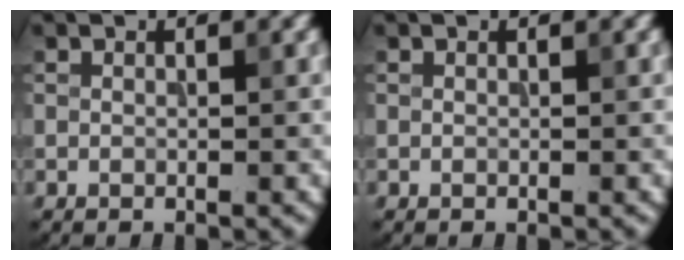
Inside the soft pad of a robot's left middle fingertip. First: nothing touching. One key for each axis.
{"total": 0.0}